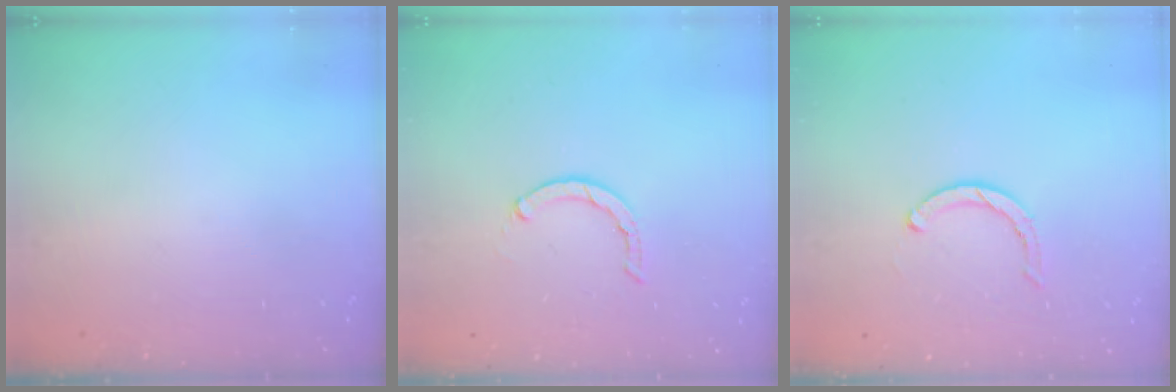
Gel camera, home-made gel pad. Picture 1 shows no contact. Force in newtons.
{"total": 1.6, "press": 1.5, "slide": 0.4}
{"total": 3.5, "press": 3.5, "slide": 0.2}